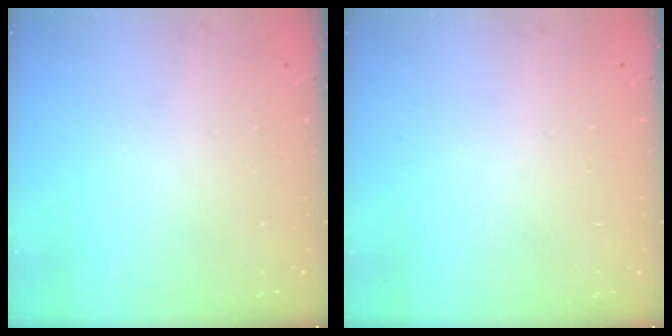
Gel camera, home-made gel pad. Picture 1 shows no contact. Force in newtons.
{"total": 0.0}